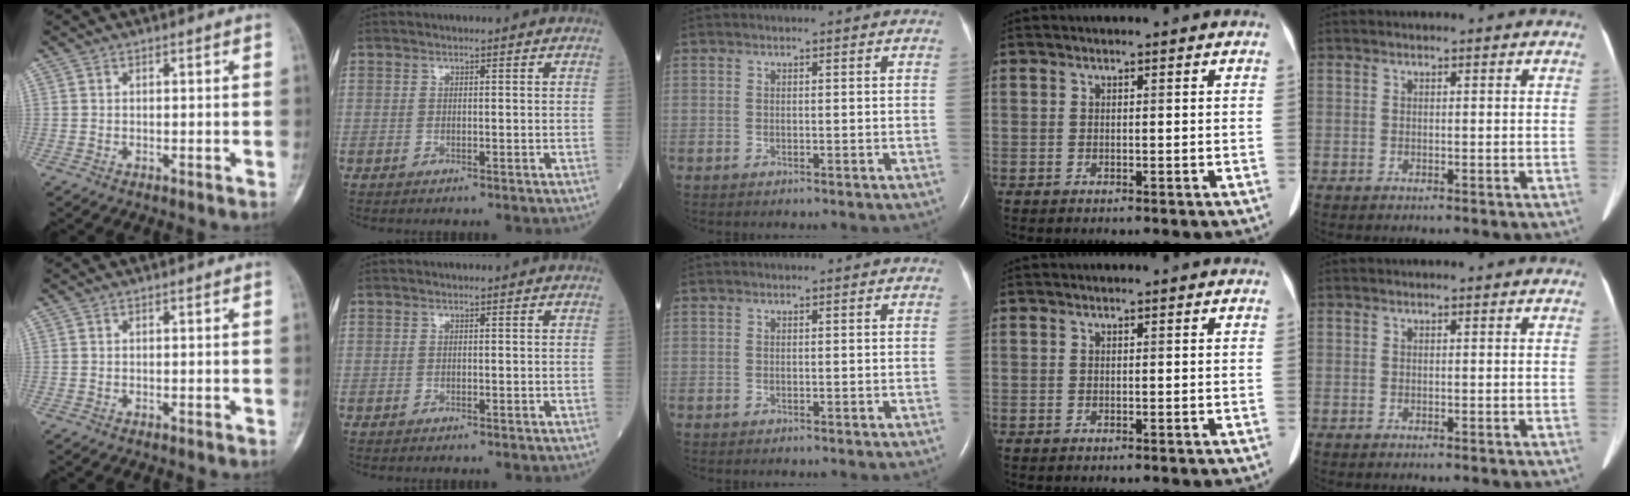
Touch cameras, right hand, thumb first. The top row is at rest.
{}